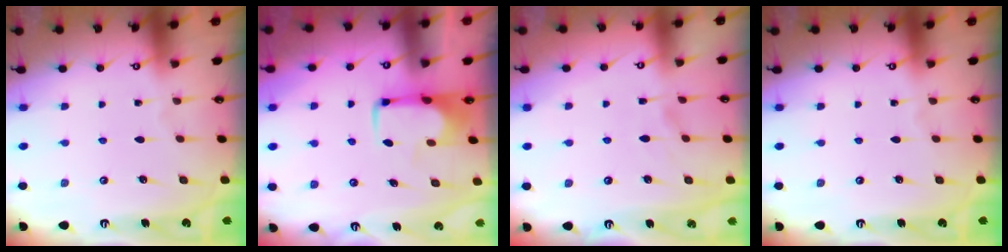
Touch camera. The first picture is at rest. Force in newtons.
{"total": 1.8, "press": 1.7, "slide": 0.5}
{"total": 1.2, "press": 0.8, "slide": 0.9}
{"total": 0.0}